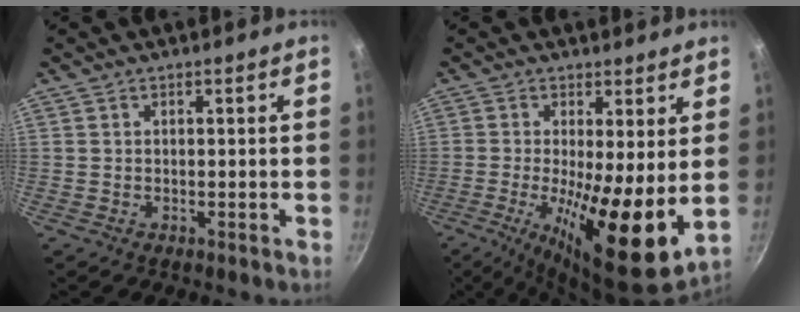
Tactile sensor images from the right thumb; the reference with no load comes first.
{"total": 15.4, "force": [-0.7, 4.2, 14.7], "torque": [-0.232, -0.031, -0.011]}